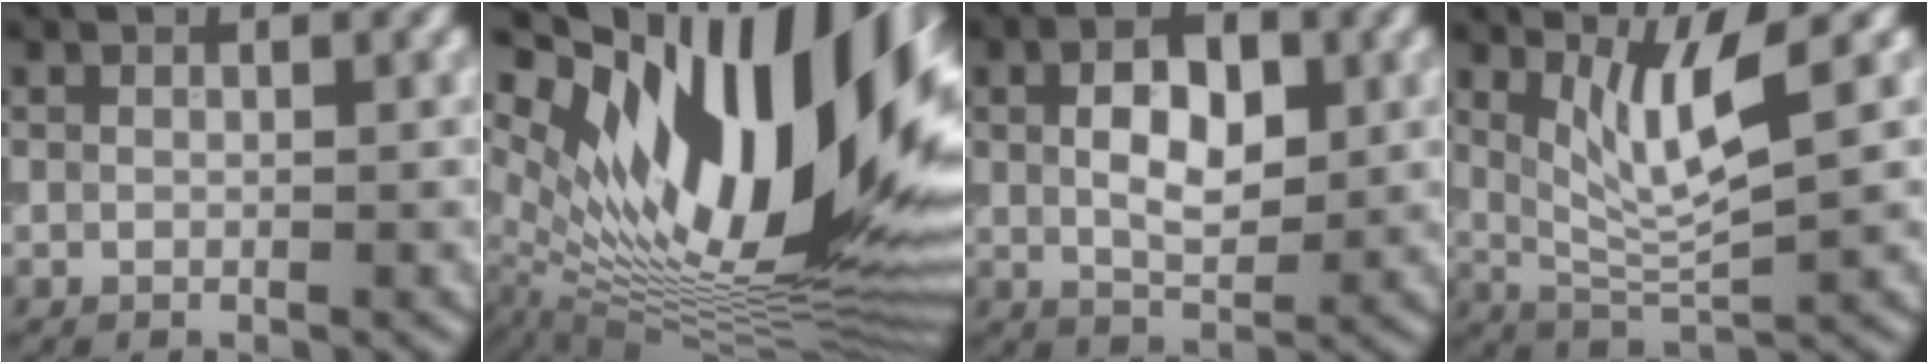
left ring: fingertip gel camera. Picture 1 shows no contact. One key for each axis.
{"total": 20.0, "fx": 6.6, "fy": 9.2, "fz": 16.5, "tx": -0.258, "ty": 0.024, "tz": 0.106}
{"total": 5.3, "fx": 0.9, "fy": 2.9, "fz": 4.3, "tx": -0.074, "ty": 0.003, "tz": 0.013}
{"total": 5.0, "fx": 2.0, "fy": 0.8, "fz": 4.5, "tx": -0.095, "ty": -0.010, "tz": 0.047}